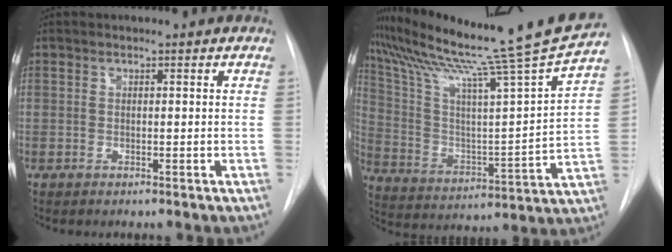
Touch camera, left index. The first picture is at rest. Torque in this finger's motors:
{"motor_torque": [0.91, -1.22, 0.14, 0.07]}